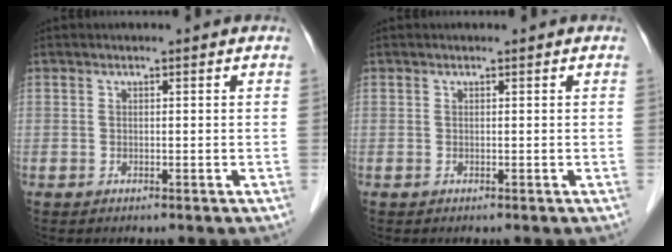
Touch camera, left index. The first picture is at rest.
{"total": 0.0}